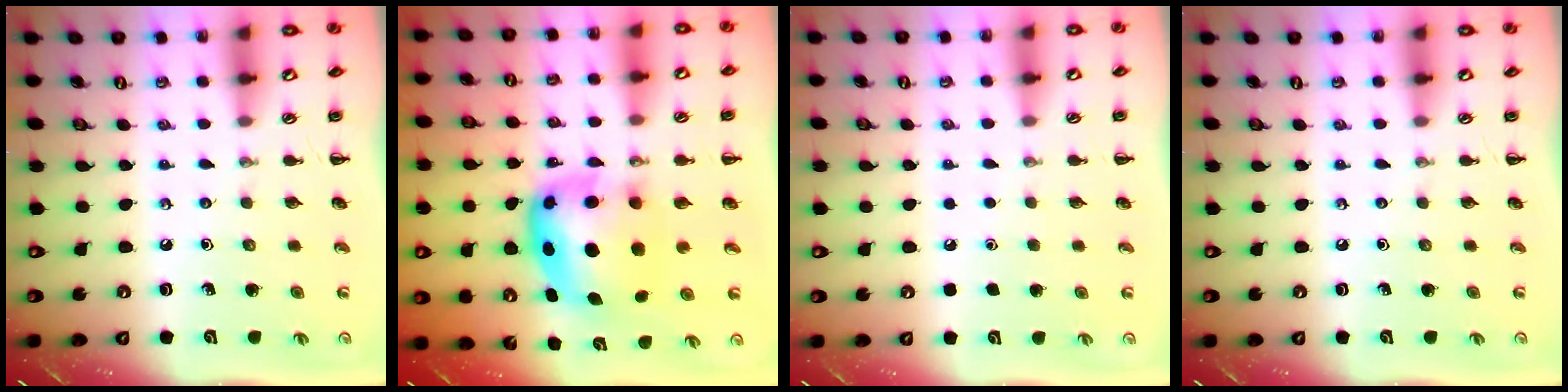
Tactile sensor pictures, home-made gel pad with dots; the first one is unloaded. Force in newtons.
{"total": 7.4, "press": 7.2, "slide": 1.6}
{"total": 1.7, "press": 1.7, "slide": 0.1}
{"total": 0.0}